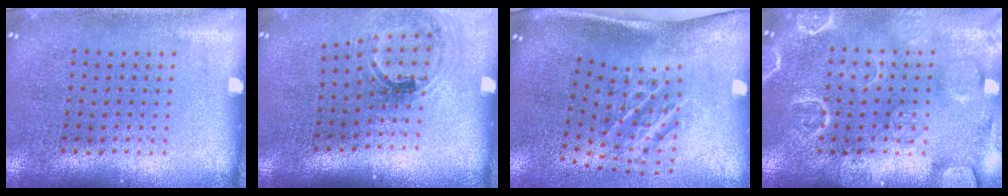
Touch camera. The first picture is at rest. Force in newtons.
{"total": 1.1, "press": 1.1, "slide": 0.3}
{"total": 2.3, "press": 1.3, "slide": 1.9}
{"total": 5.0, "press": 5.0, "slide": 0.8}